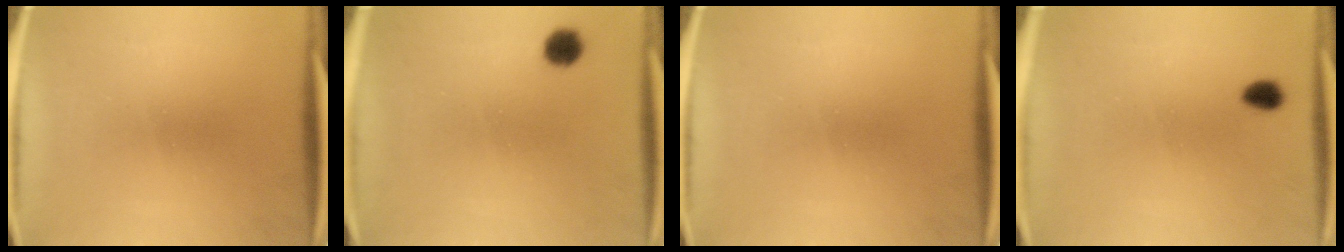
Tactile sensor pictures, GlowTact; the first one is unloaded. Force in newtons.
{"total": 3.4}
{"total": 0.0}
{"total": 3.0}